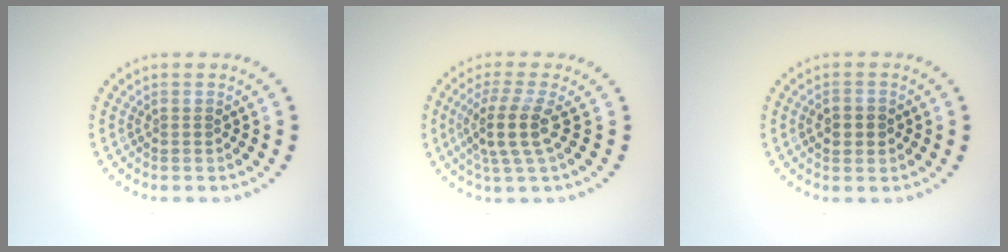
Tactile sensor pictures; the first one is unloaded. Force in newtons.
{"total": 3.6, "press": 2.7, "slide": 2.3}
{"total": 2.0, "press": 1.9, "slide": 0.4}